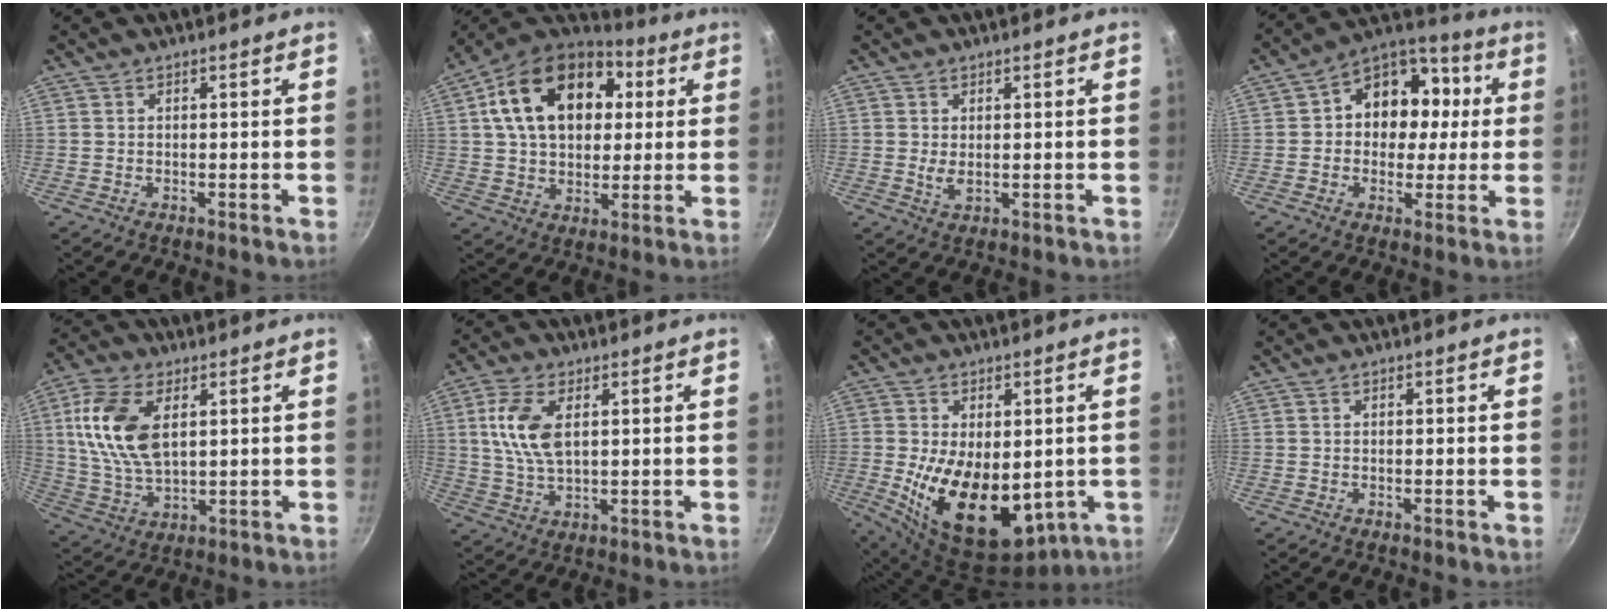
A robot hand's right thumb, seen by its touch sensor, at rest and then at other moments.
{"total": 21.9, "force": [5.7, 14.9, 15.0], "torque": [-0.227, 0.016, 0.083]}
{"total": 2.2, "force": [0.3, 1.1, 1.8], "torque": [-0.034, -0.009, 0.008]}
{"total": 14.4, "force": [1.5, 11.6, 8.4], "torque": [-0.074, 0.030, 0.006]}
{"total": 14.3, "force": [3.7, 8.0, 11.3], "torque": [-0.215, -0.009, 0.076]}
{"total": 9.6, "force": [2.3, 5.1, 7.9], "torque": [-0.154, -0.004, 0.046]}
{"total": 17.8, "force": [-1.6, 10.6, 14.3], "torque": [-0.232, -0.027, 0.000]}
{"total": 0.0}